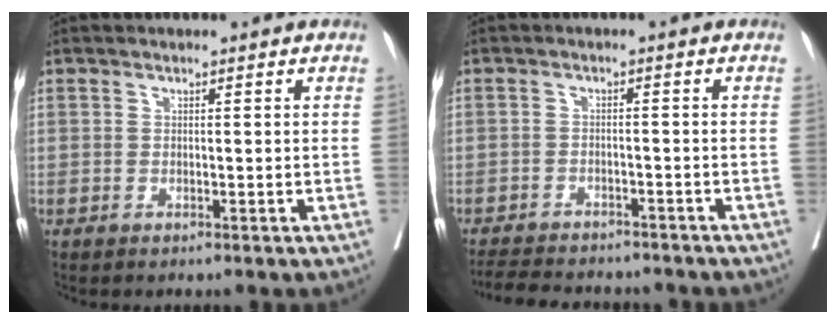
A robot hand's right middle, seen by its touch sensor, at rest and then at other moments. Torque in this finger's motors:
{"motor_torque": [0.11, -0.21, 0.08, 0.02]}